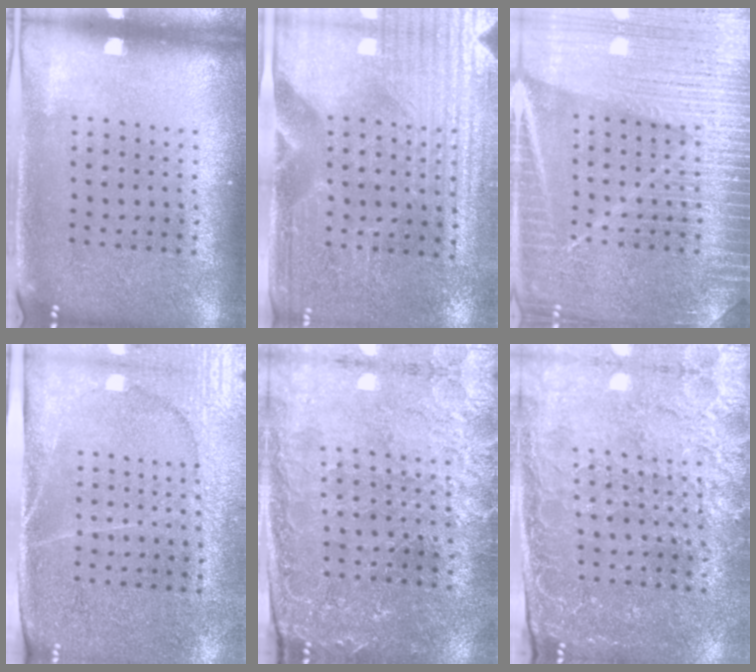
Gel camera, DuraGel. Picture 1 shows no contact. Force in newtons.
{"total": 3.5, "press": 3.3, "slide": 1.2}
{"total": 6.8, "press": 6.7, "slide": 0.9}
{"total": 3.0, "press": 2.8, "slide": 1.1}
{"total": 1.0, "press": 0.9, "slide": 0.3}
{"total": 2.9, "press": 2.8, "slide": 0.8}